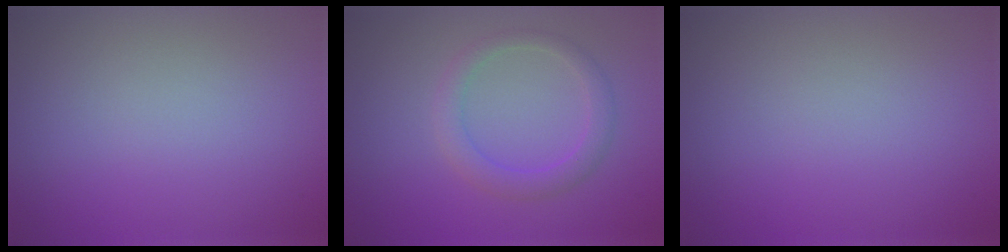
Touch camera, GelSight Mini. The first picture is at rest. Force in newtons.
{"total": 2.3, "press": 2.3, "slide": 0.1}
{"total": 0.0}